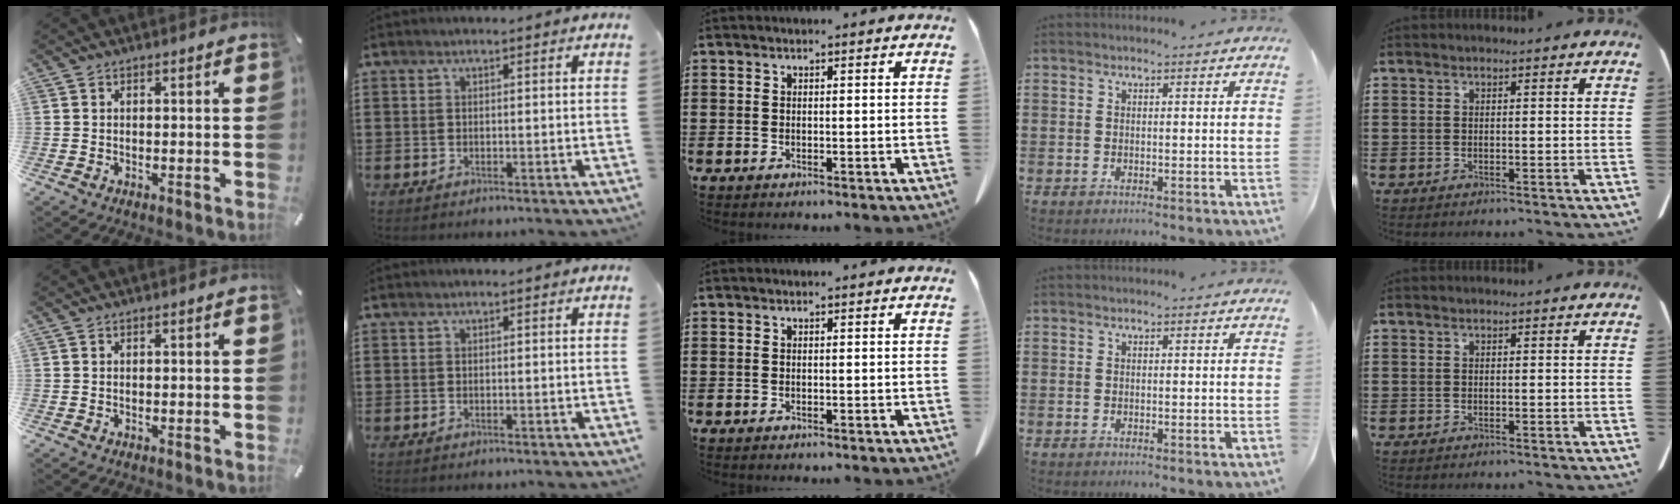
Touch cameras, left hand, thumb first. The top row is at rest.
{}